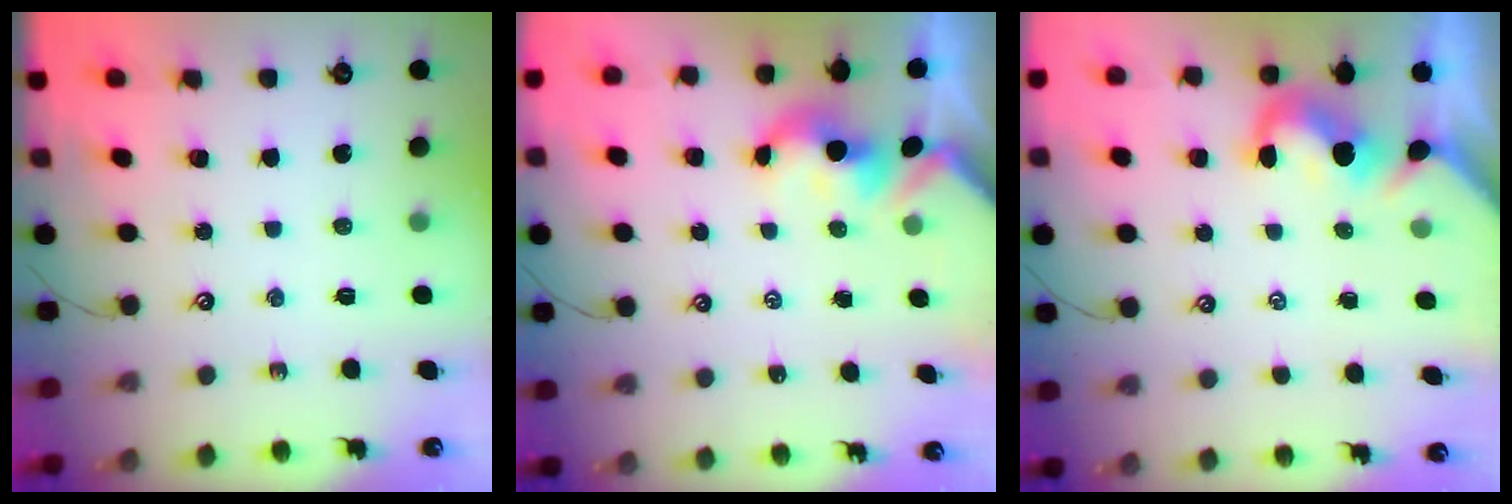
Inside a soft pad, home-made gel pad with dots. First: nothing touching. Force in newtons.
{"total": 1.5, "press": 1.5, "slide": 0.2}
{"total": 0.0}